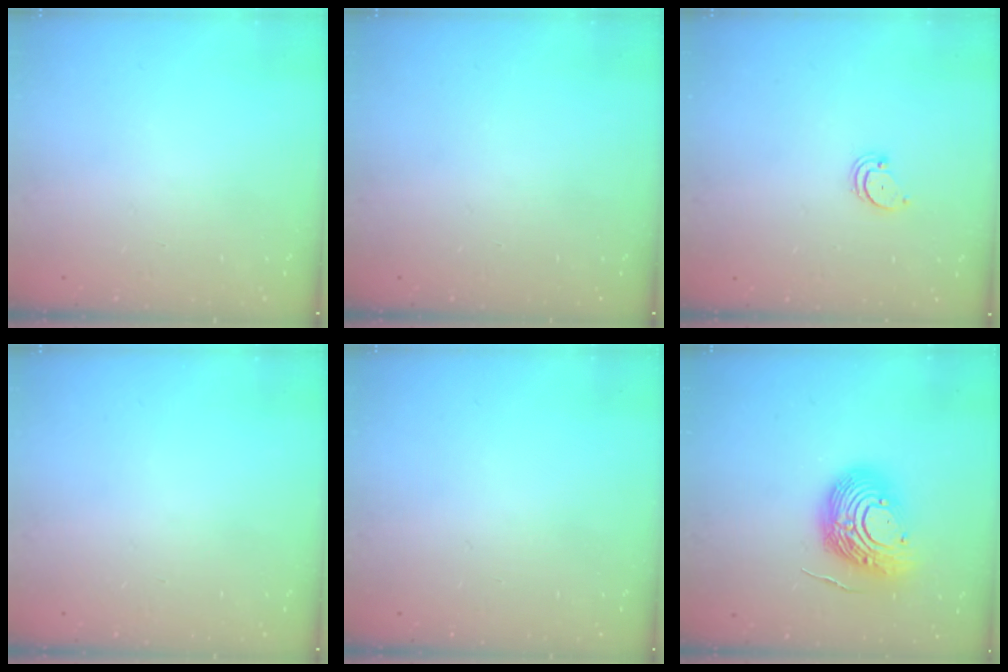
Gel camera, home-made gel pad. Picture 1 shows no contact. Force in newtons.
{"total": 0.0}
{"total": 1.8, "press": 1.8, "slide": 0.2}
{"total": 0.0}
{"total": 0.0}
{"total": 14.6, "press": 14.6, "slide": 1.4}